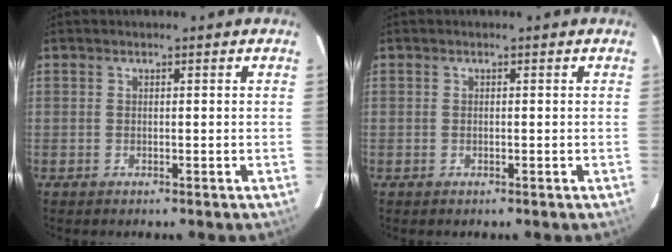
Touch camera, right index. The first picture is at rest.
{"total": 0.0}